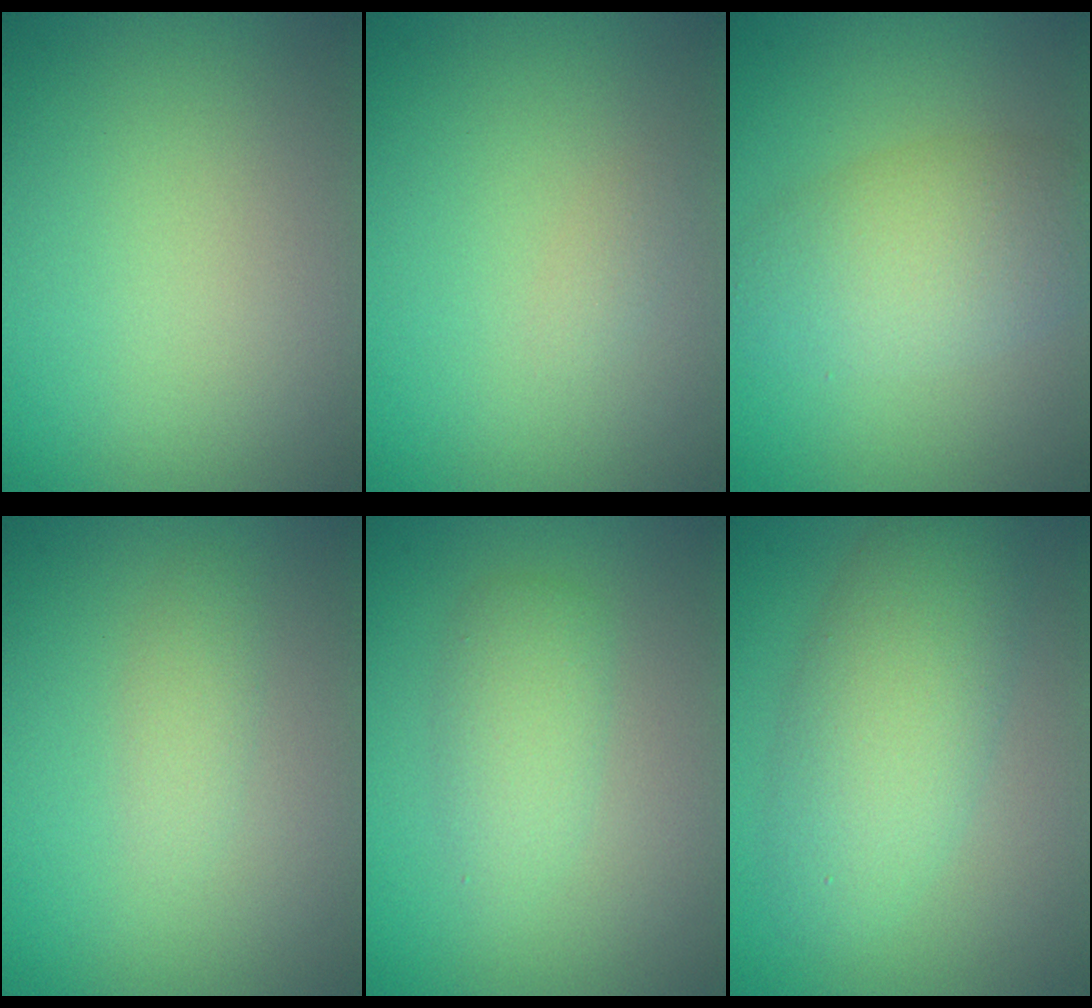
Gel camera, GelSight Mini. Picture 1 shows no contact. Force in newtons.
{"total": 0.6, "press": 0.6, "slide": 0.0}
{"total": 4.6, "press": 4.6, "slide": 0.2}
{"total": 1.2, "press": 1.2, "slide": 0.0}
{"total": 2.3, "press": 2.3, "slide": 0.1}
{"total": 5.4, "press": 5.4, "slide": 0.2}